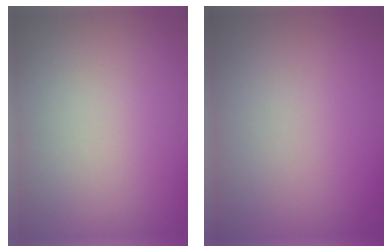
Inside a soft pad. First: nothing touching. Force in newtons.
{"total": 0.0}